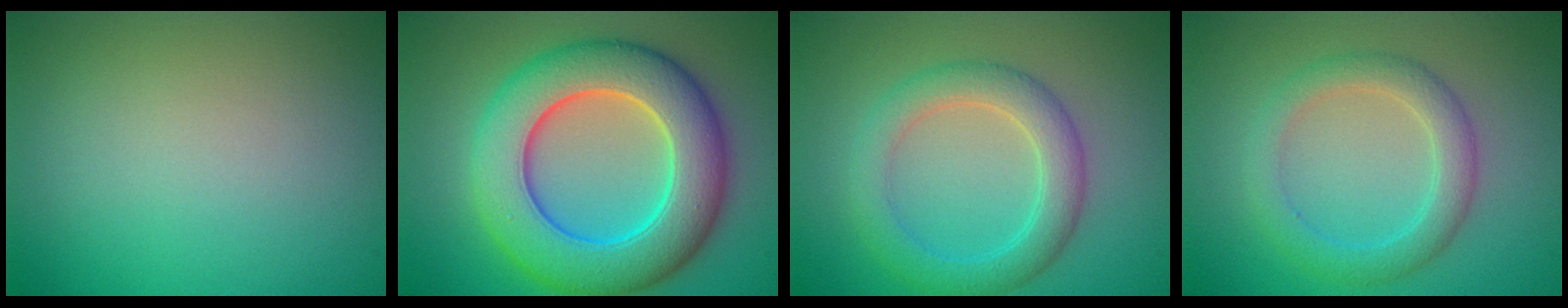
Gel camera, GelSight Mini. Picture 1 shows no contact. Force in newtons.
{"total": 10.8, "press": 10.8, "slide": 0.3}
{"total": 4.2, "press": 4.2, "slide": 0.1}
{"total": 3.3, "press": 3.3, "slide": 0.1}